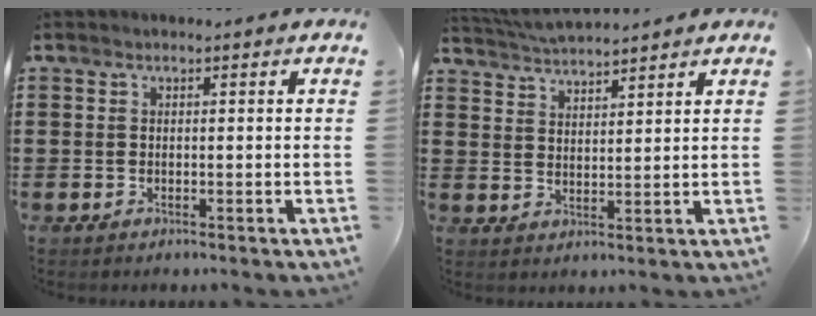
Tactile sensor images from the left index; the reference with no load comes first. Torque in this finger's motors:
{"motor_torque": [0.21, -0.36, 0.07, 0.09]}